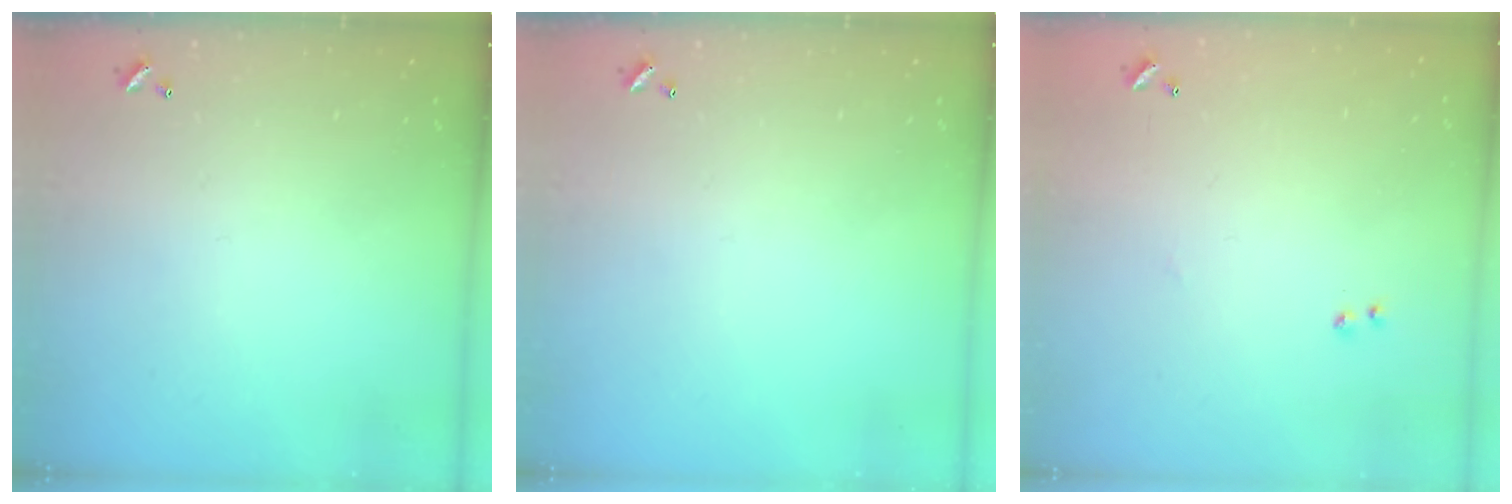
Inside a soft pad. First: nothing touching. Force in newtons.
{"total": 0.0}
{"total": 8.3, "press": 8.3, "slide": 0.5}